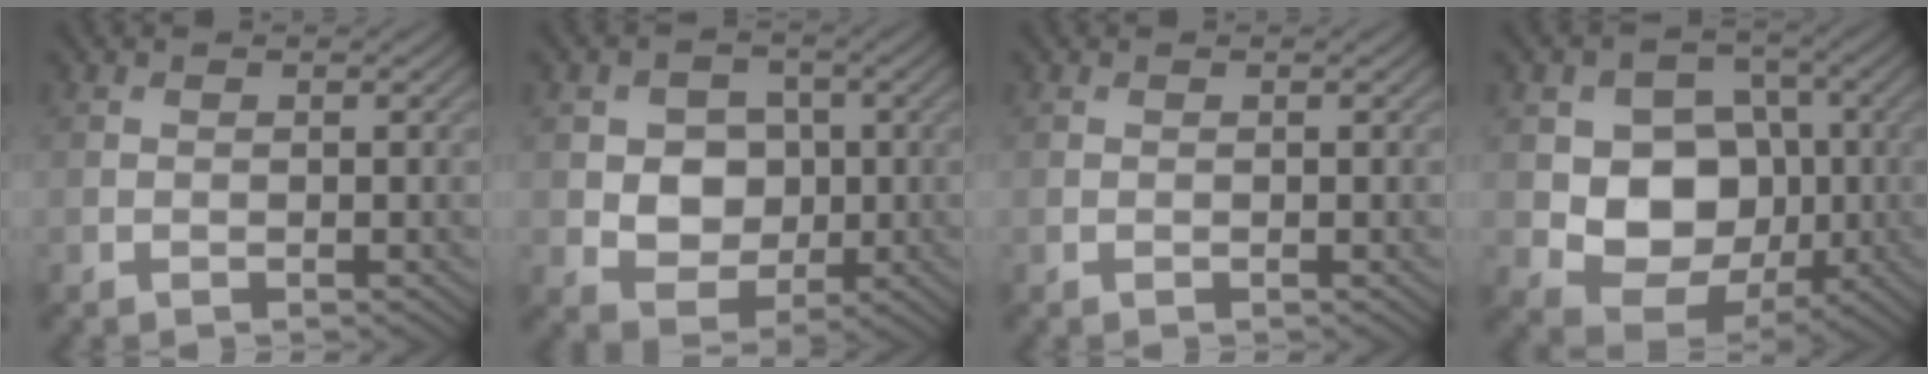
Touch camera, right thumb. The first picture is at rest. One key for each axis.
{"total": 5.9, "fx": 0.2, "fy": 5.1, "fz": 3.0, "tx": -0.067, "ty": -0.001, "tz": -0.005}
{"total": 0.0}
{"total": 9.6, "fx": -0.6, "fy": 7.8, "fz": 5.6, "tx": -0.114, "ty": -0.017, "tz": -0.017}